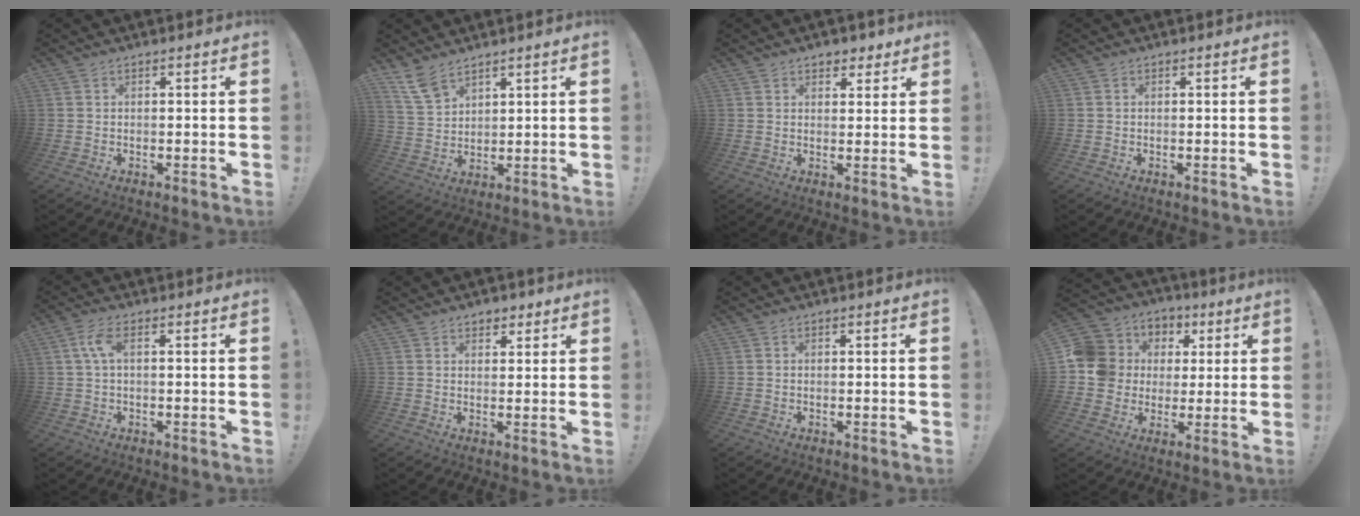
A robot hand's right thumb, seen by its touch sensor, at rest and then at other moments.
{"total": 8.1, "force": [6.3, 3.7, 3.6], "torque": [-0.076, -0.029, 0.125]}
{"total": 3.9, "force": [2.6, 2.7, 1.1], "torque": [-0.006, -0.010, 0.045]}
{"total": 0.0}
{"total": 4.8, "force": [0.6, 1.7, 4.5], "torque": [-0.096, 0.006, 0.011]}
{"total": 3.2, "force": [2.0, 2.4, 0.6], "torque": [0.005, -0.010, 0.034]}
{"total": 0.0}
{"total": 12.2, "force": [1.3, 11.5, 3.9], "torque": [-0.061, -0.001, 0.037]}